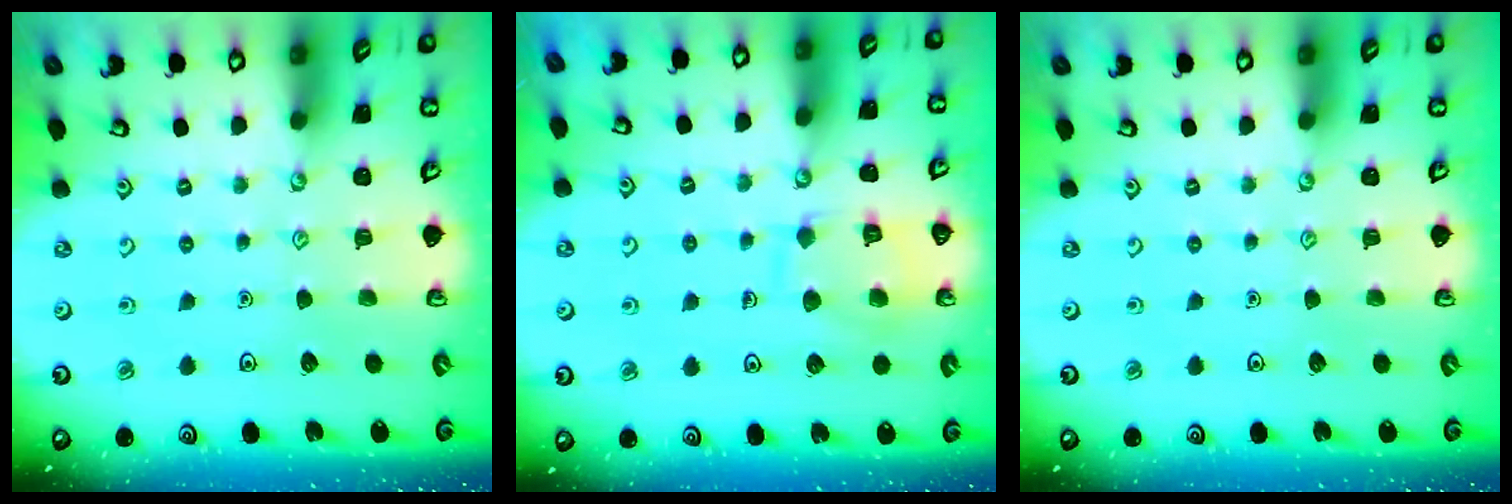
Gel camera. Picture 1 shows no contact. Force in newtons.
{"total": 10.1, "press": 10.1, "slide": 0.1}
{"total": 0.0}